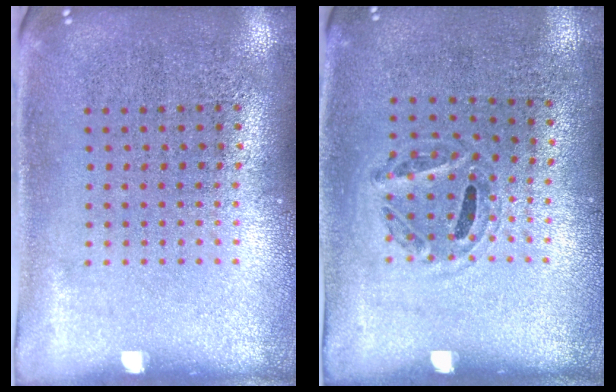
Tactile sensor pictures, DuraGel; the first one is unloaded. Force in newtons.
{"total": 1.0, "press": 0.7, "slide": 0.8}